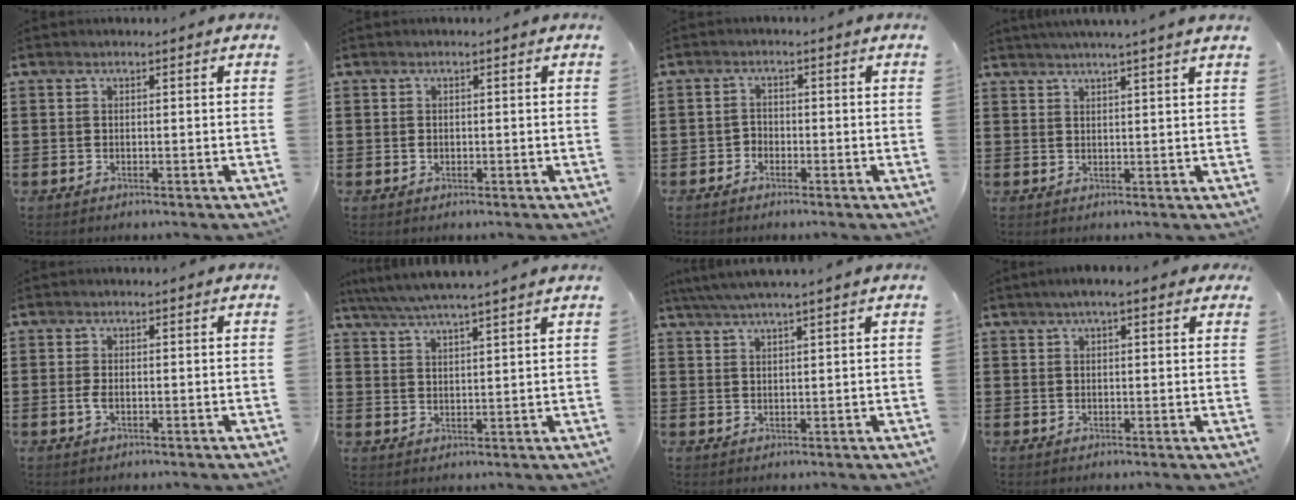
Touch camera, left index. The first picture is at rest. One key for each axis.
{"total": 0.7, "fx": -0.1, "fy": 0.6, "fz": 0.4, "tx": -0.010, "ty": 0.003, "tz": -0.002}
{"total": 1.6, "fx": -1.3, "fy": 0.9, "fz": 0.0, "tx": -0.007, "ty": 0.004, "tz": -0.031}
{"total": 2.2, "fx": 2.0, "fy": -0.8, "fz": 0.7, "tx": -0.016, "ty": -0.004, "tz": 0.036}
{"total": 1.4, "fx": -0.3, "fy": 0.7, "fz": 1.2, "tx": -0.032, "ty": -0.003, "tz": -0.009}
{"total": 4.4, "fx": 4.1, "fy": -0.7, "fz": 1.6, "tx": -0.044, "ty": -0.018, "tz": 0.072}
{"total": 3.4, "fx": 2.9, "fy": -0.4, "fz": 1.7, "tx": -0.039, "ty": -0.001, "tz": 0.053}
{"total": 3.1, "fx": 2.0, "fy": 0.5, "fz": 2.3, "tx": -0.049, "ty": 0.007, "tz": 0.035}